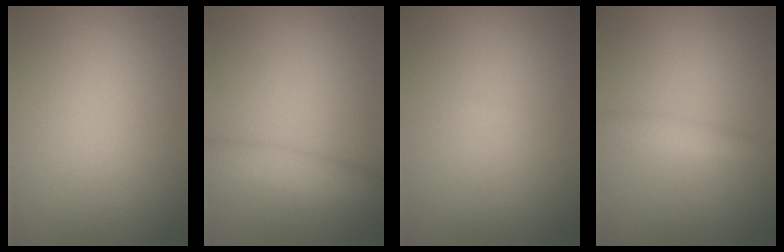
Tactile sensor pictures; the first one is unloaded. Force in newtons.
{"total": 2.8, "press": 2.8, "slide": 0.1}
{"total": 0.0}
{"total": 1.2, "press": 1.2, "slide": 0.1}